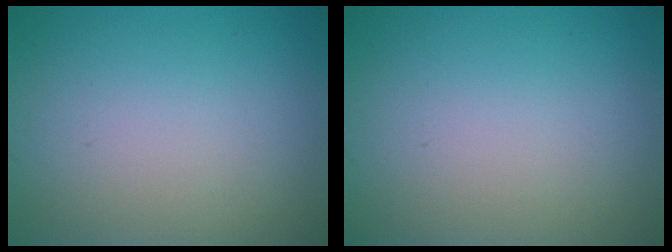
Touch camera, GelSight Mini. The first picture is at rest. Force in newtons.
{"total": 0.0}